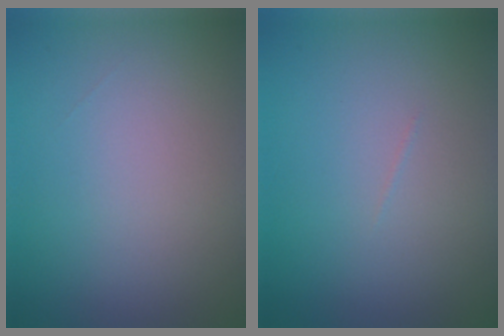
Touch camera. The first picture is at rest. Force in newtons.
{"total": 0.0}